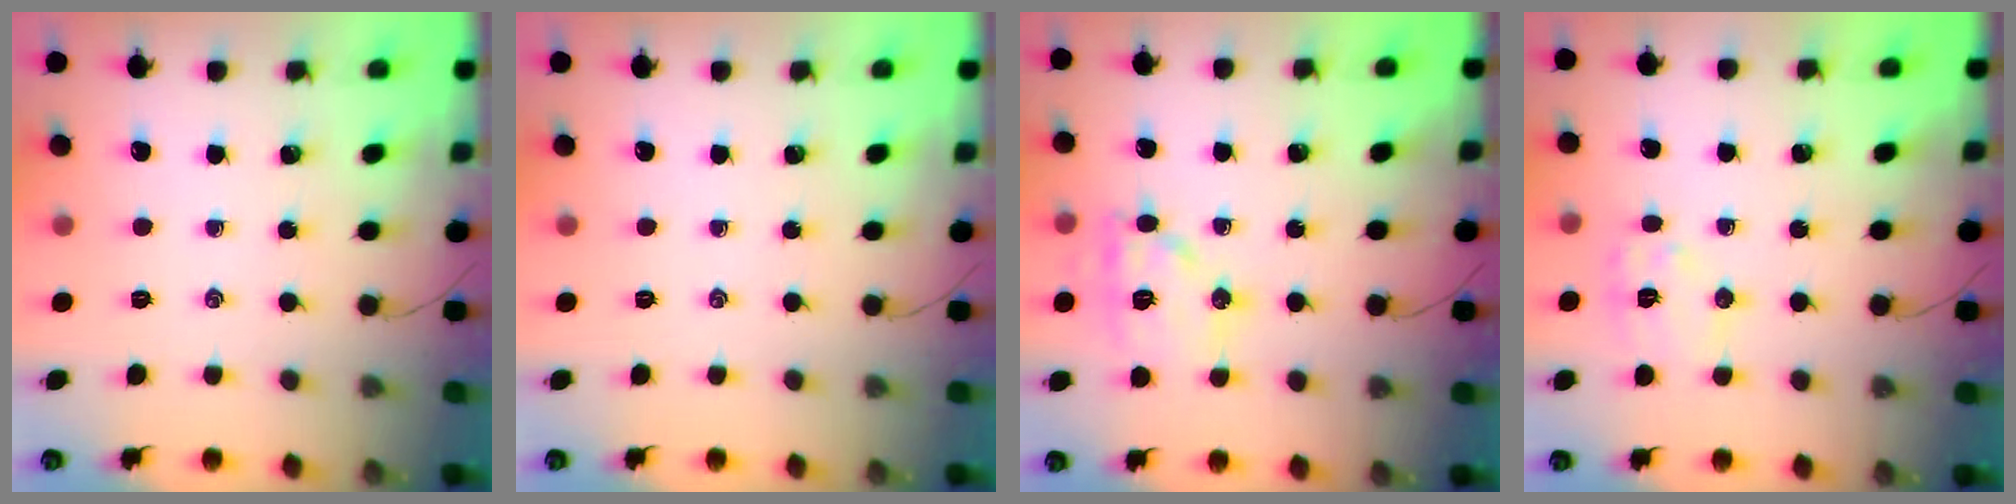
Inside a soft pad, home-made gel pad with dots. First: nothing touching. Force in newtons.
{"total": 0.0}
{"total": 12.1, "press": 12.0, "slide": 0.8}
{"total": 7.7, "press": 7.7, "slide": 0.7}